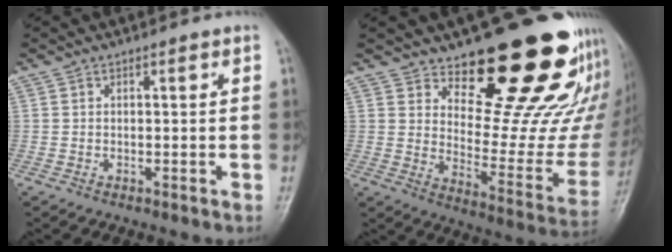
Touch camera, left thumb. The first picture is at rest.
{"total": 23.9, "force": [17.4, 7.9, 14.3], "torque": [-0.147, -0.134, 0.240]}